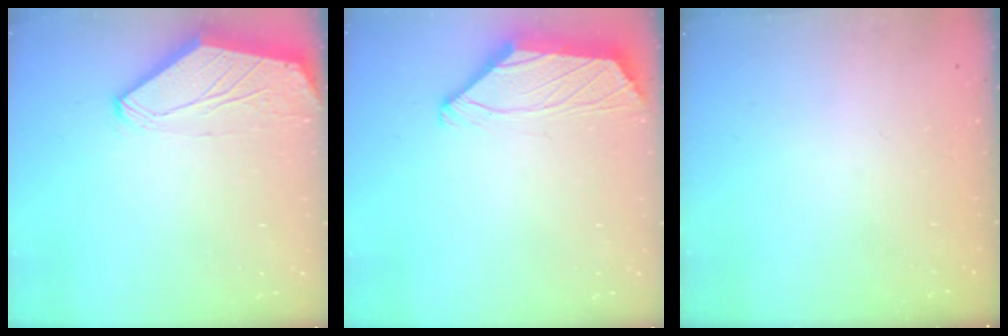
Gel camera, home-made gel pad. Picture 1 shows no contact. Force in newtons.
{"total": 2.2, "press": 2.1, "slide": 0.7}
{"total": 0.0}